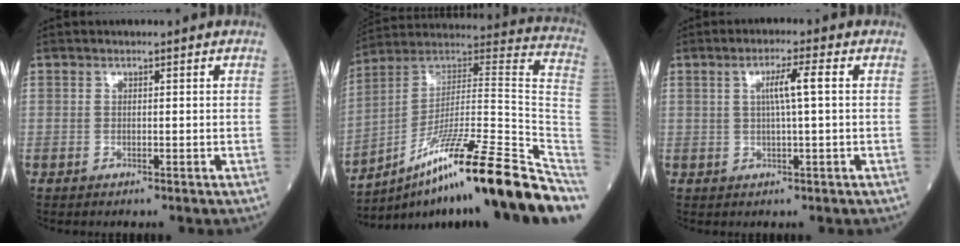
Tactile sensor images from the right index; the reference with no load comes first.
{"total": 26.8, "force": [-16.8, 1.2, 20.8], "torque": [-0.231, 0.027, -0.285]}
{"total": 4.2, "force": [0.9, -0.2, 4.1], "torque": [-0.070, 0.005, 0.016]}